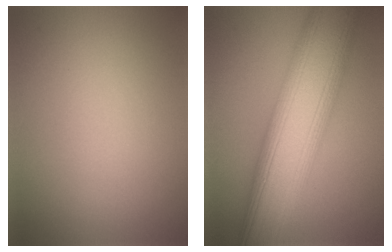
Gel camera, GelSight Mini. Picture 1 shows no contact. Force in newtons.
{"total": 13.9, "press": 13.8, "slide": 0.7}